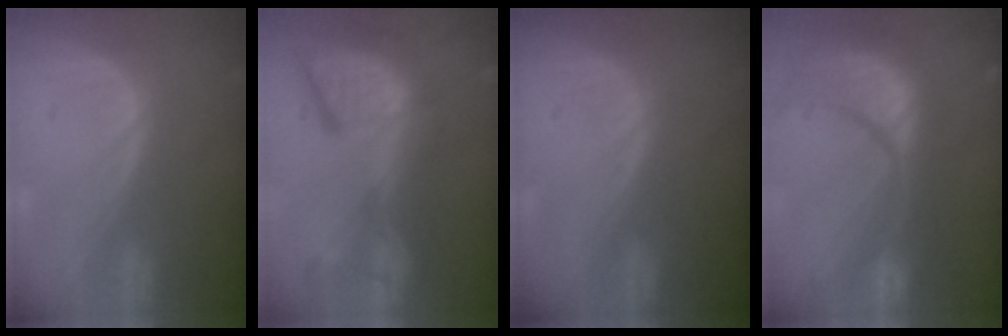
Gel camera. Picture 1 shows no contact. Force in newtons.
{"total": 13.5, "press": 11.2, "slide": 7.6}
{"total": 0.0}
{"total": 14.8, "press": 11.7, "slide": 9.0}